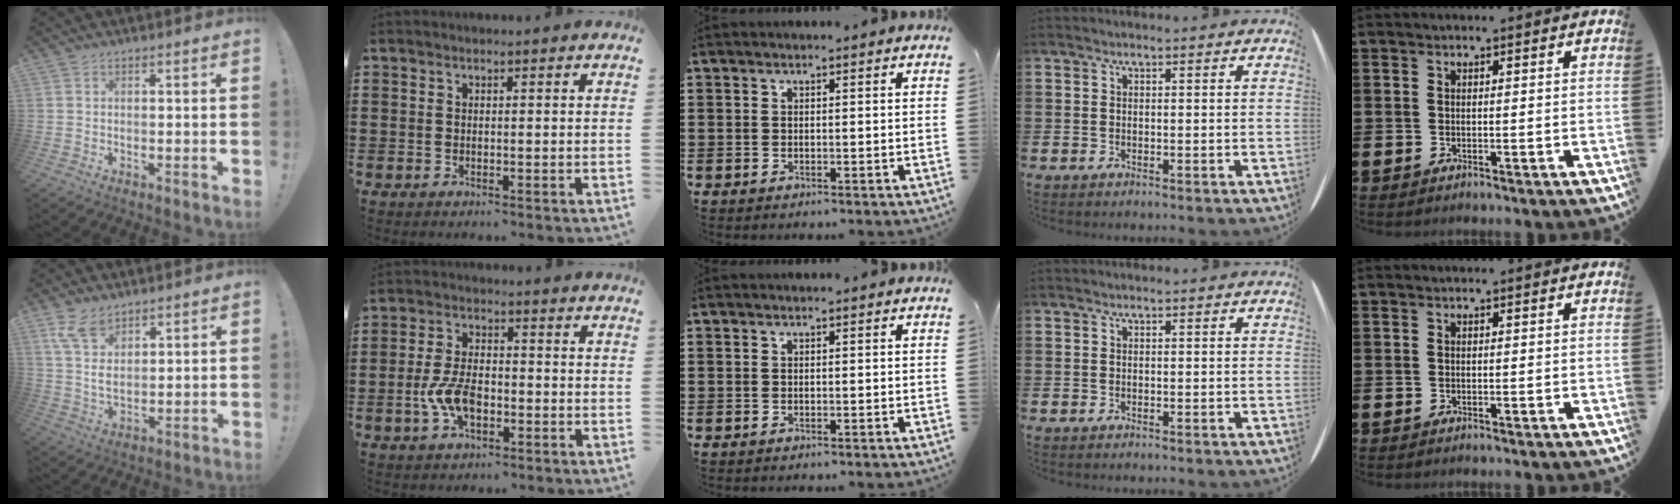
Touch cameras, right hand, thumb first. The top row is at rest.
{"thumb": {"total": 7.8, "force": [5.0, 4.0, 4.4], "torque": [-0.089, -0.020, 0.098]}, "index": {"total": 6.9, "force": [-2.0, 3.4, 5.6], "torque": [-0.137, -0.004, -0.043]}}